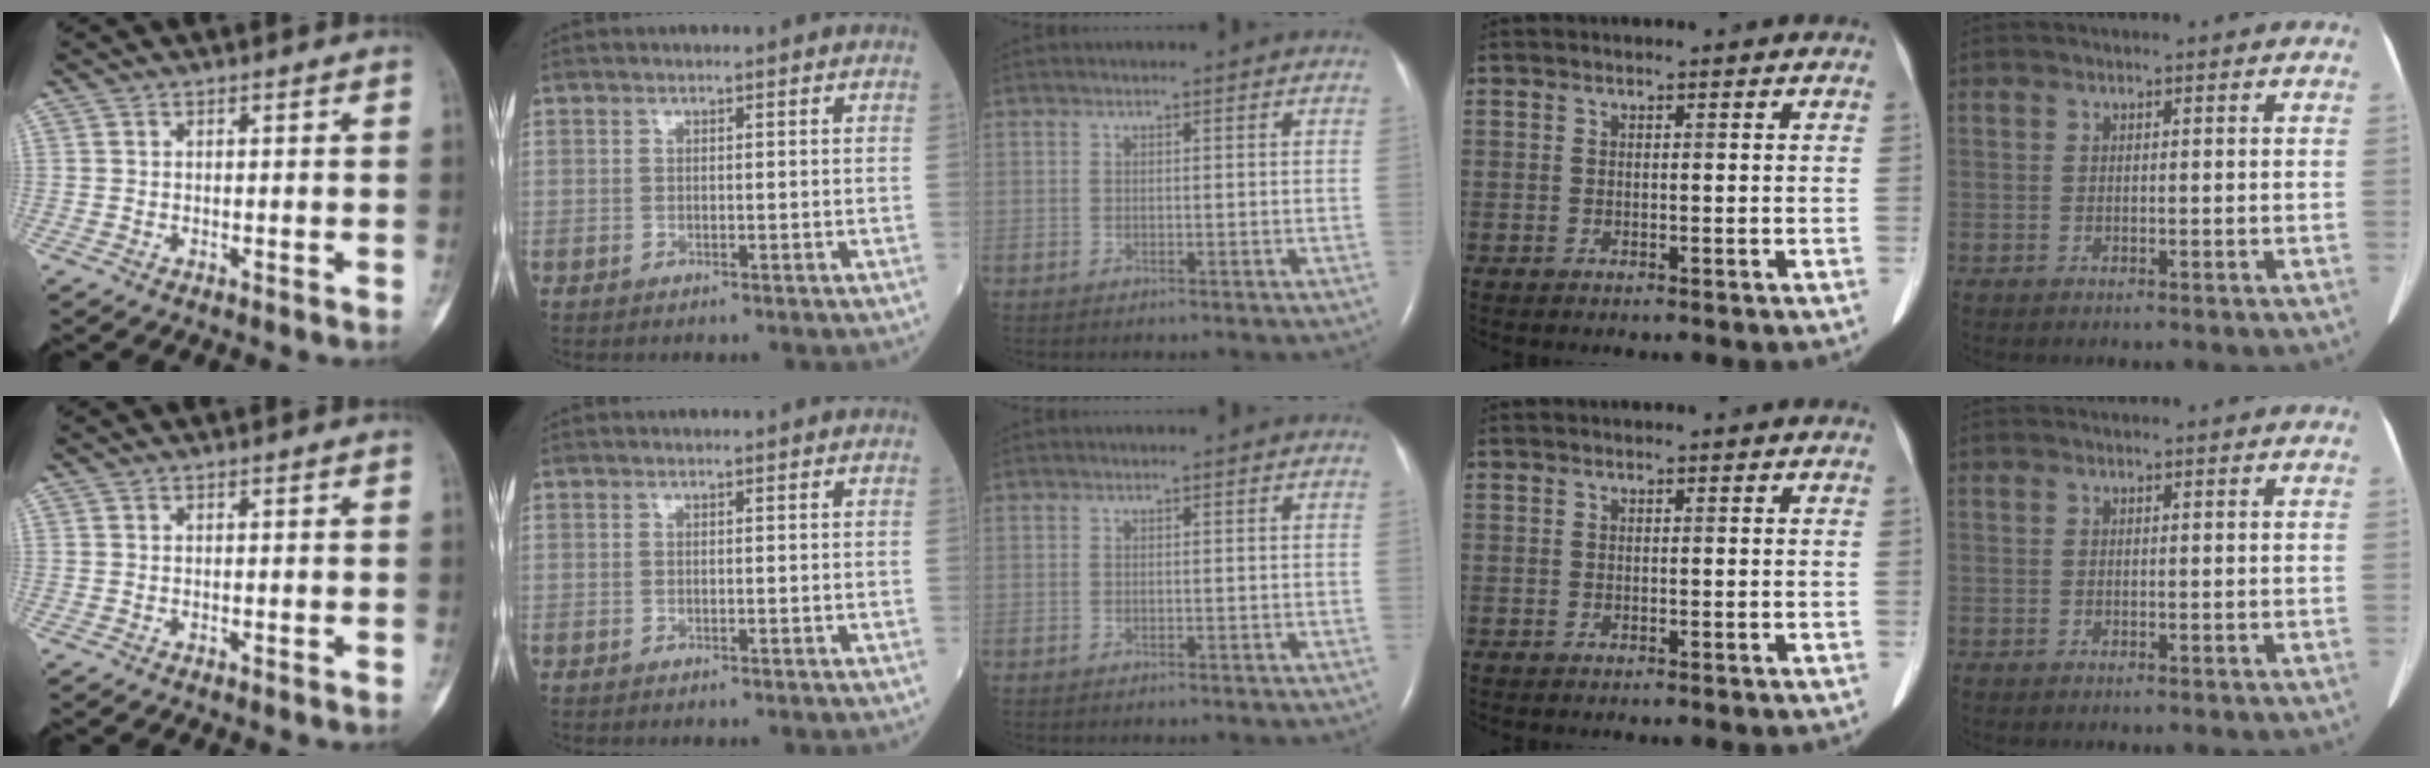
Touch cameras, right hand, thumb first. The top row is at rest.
{}